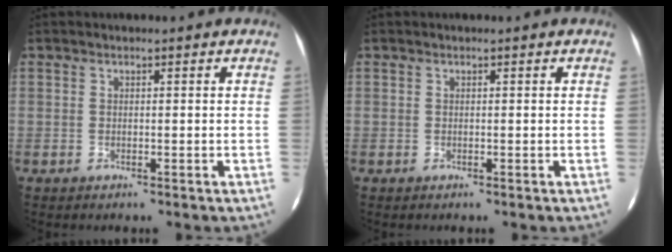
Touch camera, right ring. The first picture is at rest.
{"total": 0.0}